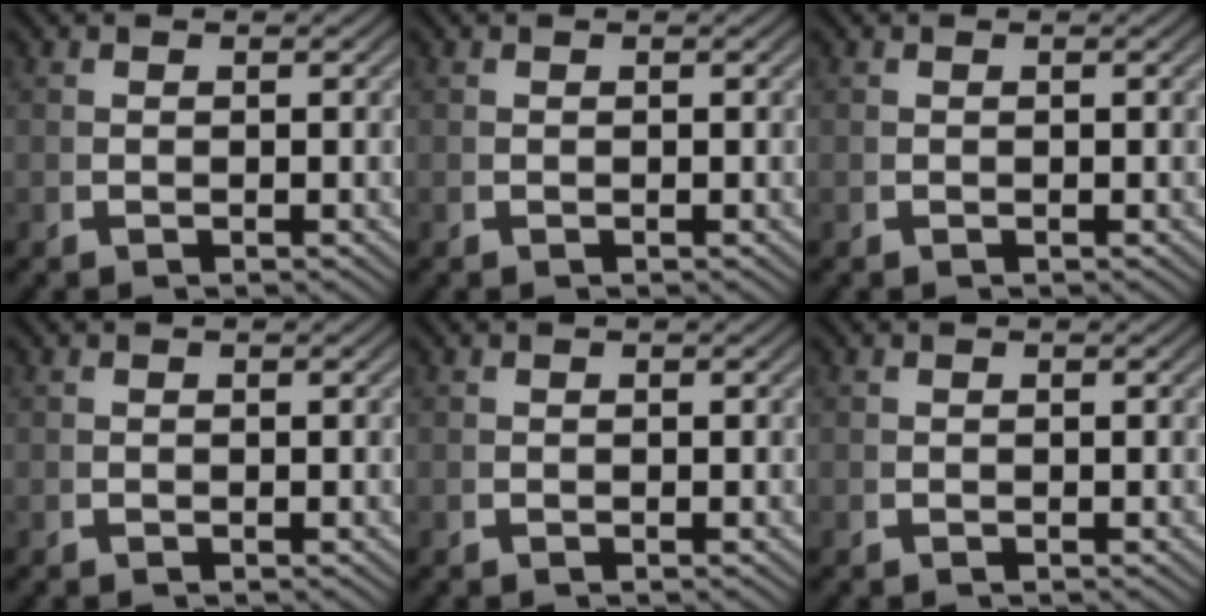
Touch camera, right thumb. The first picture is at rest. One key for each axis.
{"total": 0.0}
{"total": 0.0}
{"total": 0.0}
{"total": 0.0}
{"total": 0.0}